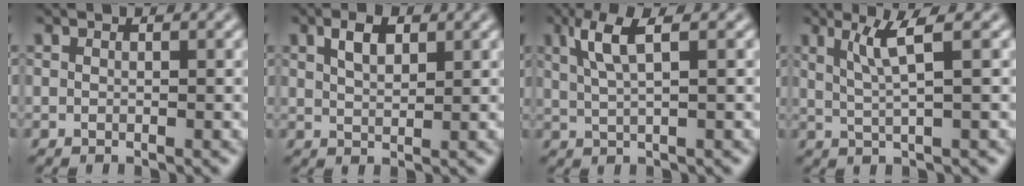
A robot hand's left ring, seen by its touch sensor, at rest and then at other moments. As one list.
[{"total": 2.6, "force": [1.4, 1.2, 1.8], "torque": [-0.037, 0.005, 0.028]}, {"total": 3.7, "force": [1.7, 0.8, 3.2], "torque": [-0.062, 0.001, 0.035]}, {"total": 3.2, "force": [1.4, 0.4, 2.8], "torque": [-0.052, -0.004, 0.032]}]